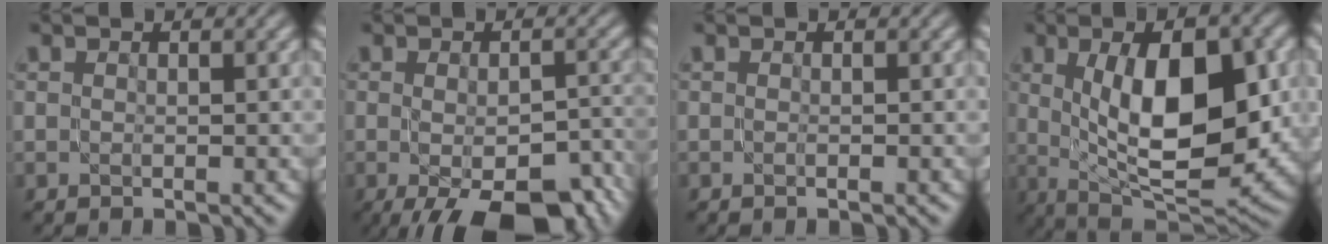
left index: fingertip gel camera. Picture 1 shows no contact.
{"total": 11.1, "force": [-5.6, 4.3, 8.5], "torque": [-0.131, -0.029, -0.072]}
{"total": 0.0}
{"total": 12.2, "force": [1.4, 5.1, 10.9], "torque": [-0.169, -0.003, 0.028]}